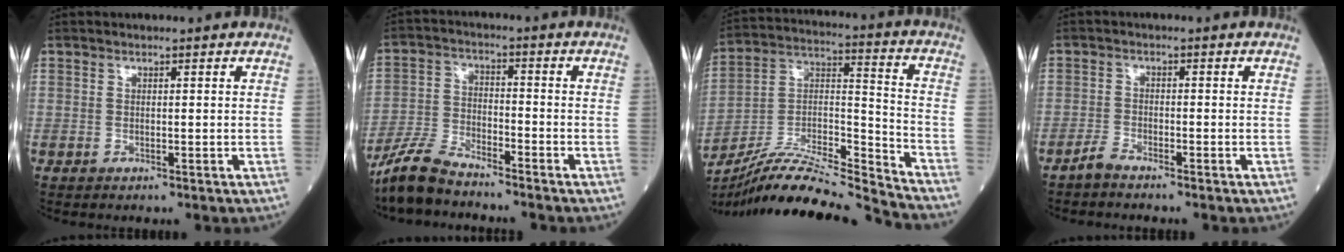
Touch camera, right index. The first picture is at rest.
{"total": 7.5, "force": [-6.8, 1.3, 2.9], "torque": [-0.070, -0.016, -0.132]}
{"total": 19.3, "force": [-18.2, -0.8, 6.4], "torque": [-0.128, 0.018, -0.315]}
{"total": 1.9, "force": [-1.8, 0.1, 0.6], "torque": [-0.019, -0.004, -0.036]}